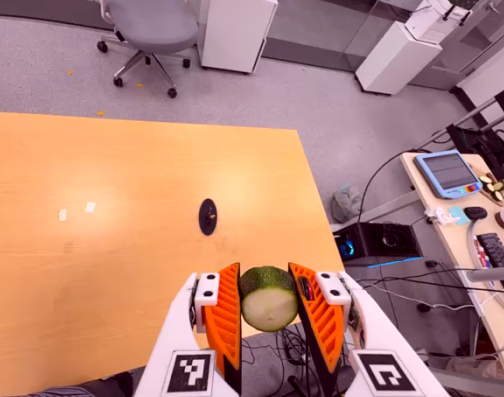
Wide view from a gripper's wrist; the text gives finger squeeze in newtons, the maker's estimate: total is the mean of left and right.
{"total": 10.8, "left": 10.0, "right": 11.7}